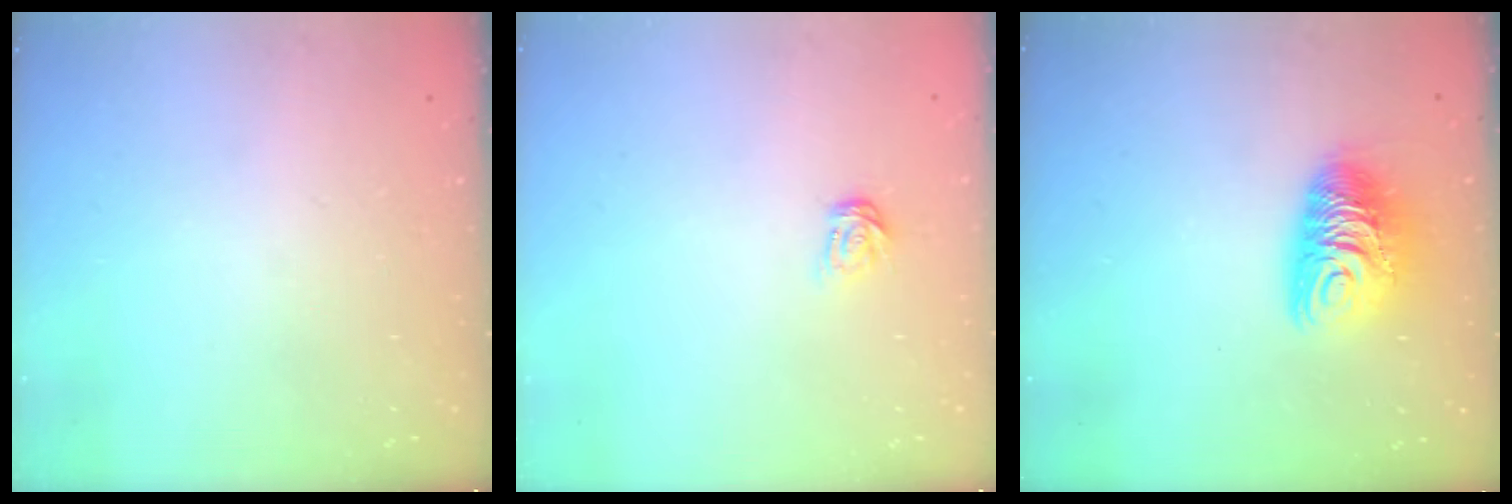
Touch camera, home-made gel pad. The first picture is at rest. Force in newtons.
{"total": 4.2, "press": 4.2, "slide": 0.4}
{"total": 9.5, "press": 9.5, "slide": 1.0}